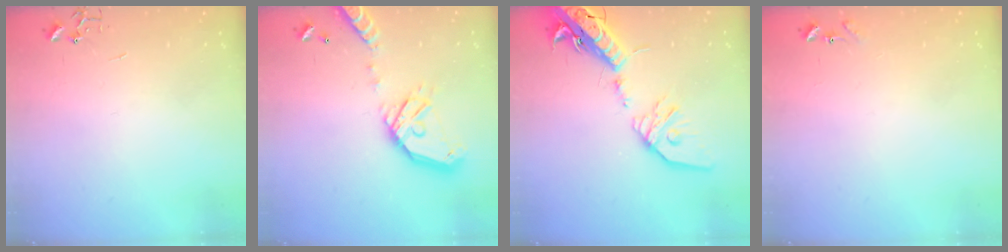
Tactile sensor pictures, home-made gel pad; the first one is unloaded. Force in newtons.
{"total": 19.5, "press": 19.2, "slide": 3.4}
{"total": 21.0, "press": 20.6, "slide": 4.1}
{"total": 6.9, "press": 6.8, "slide": 0.6}